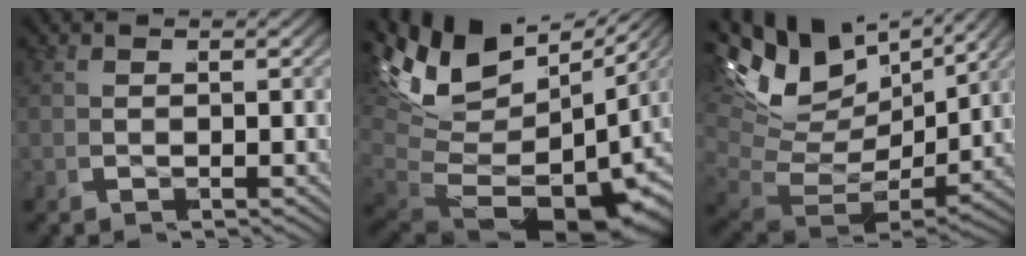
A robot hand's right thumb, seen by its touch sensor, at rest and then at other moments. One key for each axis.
{"total": 15.2, "fx": 0.1, "fy": 10.3, "fz": 11.2, "tx": -0.234, "ty": -0.045, "tz": 0.019}
{"total": 9.8, "fx": 0.7, "fy": 6.8, "fz": 7.1, "tx": -0.170, "ty": -0.049, "tz": 0.026}